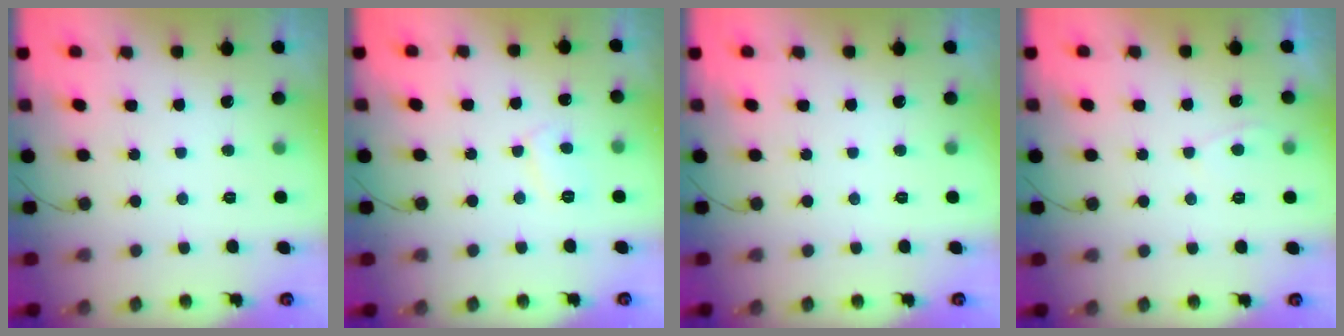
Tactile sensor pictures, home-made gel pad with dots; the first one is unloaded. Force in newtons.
{"total": 5.4, "press": 5.4, "slide": 0.4}
{"total": 0.0}
{"total": 2.7, "press": 2.7, "slide": 0.2}